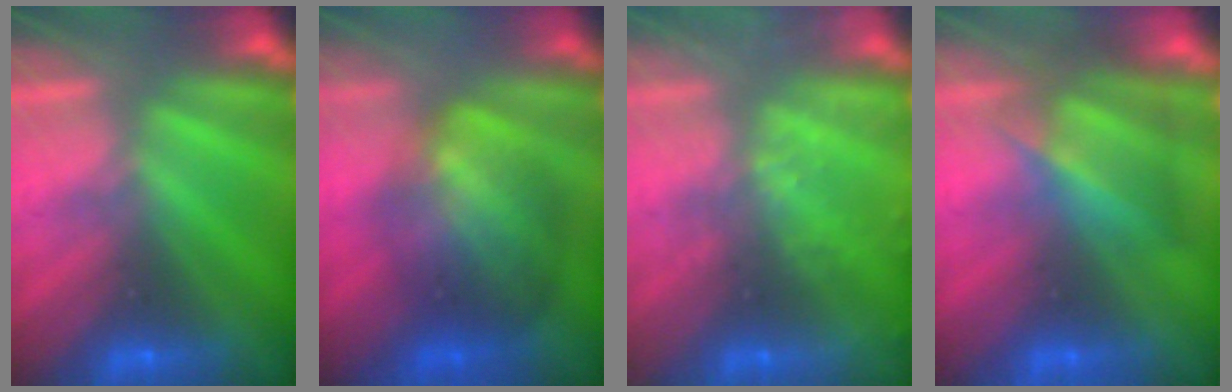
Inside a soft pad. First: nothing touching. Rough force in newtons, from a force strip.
{"total": 9.5}
{"total": 2.5}
{"total": 4.7}